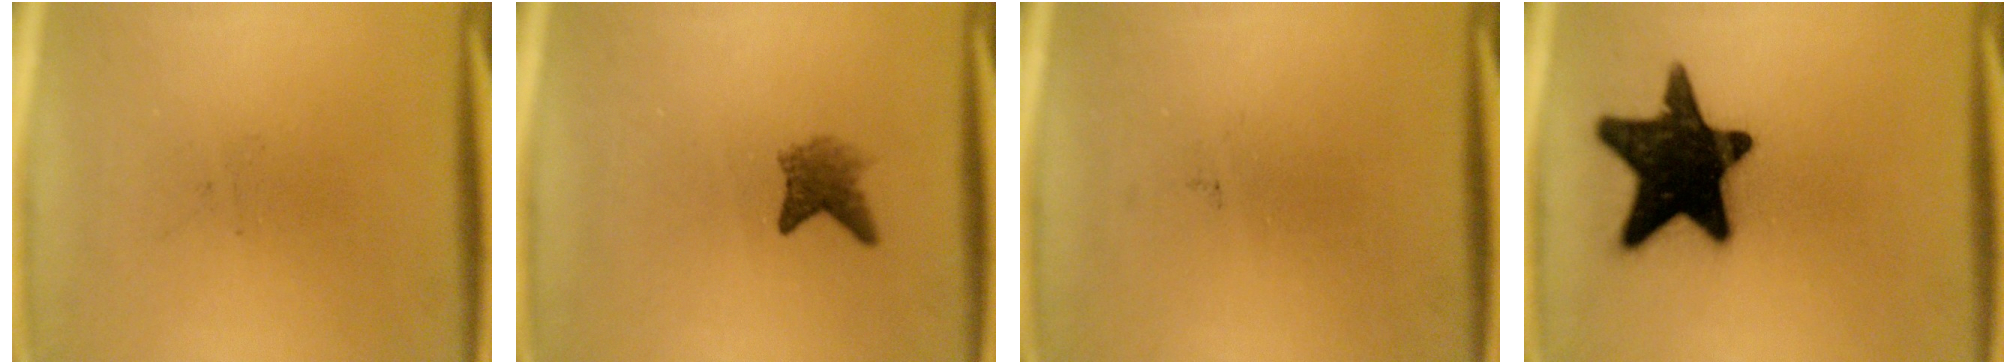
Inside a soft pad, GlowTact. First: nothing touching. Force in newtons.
{"total": 2.7}
{"total": 0.0}
{"total": 19.4}